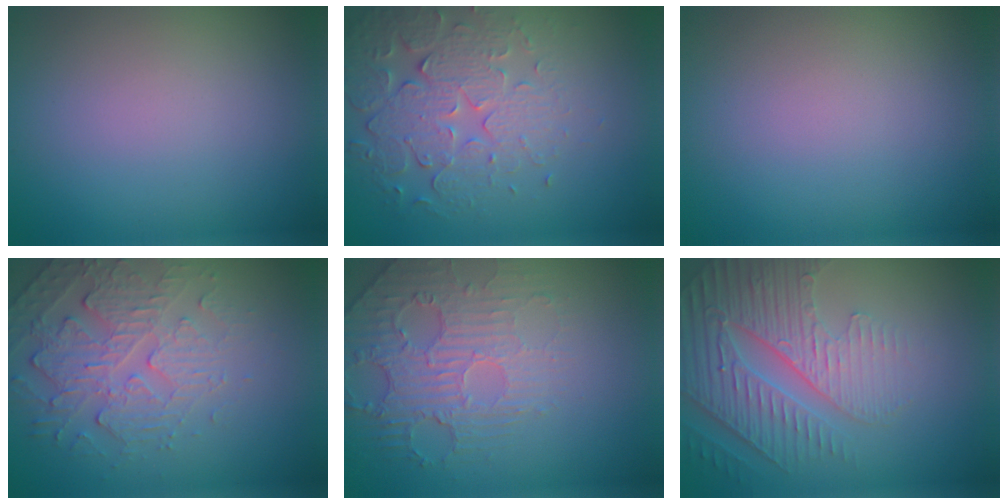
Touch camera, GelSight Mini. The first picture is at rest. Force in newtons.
{"total": 5.0, "press": 4.4, "slide": 2.5}
{"total": 0.0}
{"total": 4.8, "press": 3.5, "slide": 3.2}
{"total": 2.9, "press": 2.4, "slide": 1.6}
{"total": 5.1, "press": 4.6, "slide": 2.3}